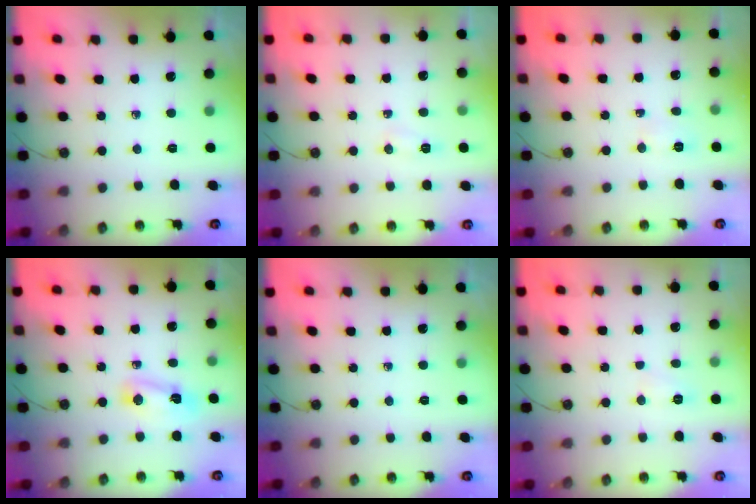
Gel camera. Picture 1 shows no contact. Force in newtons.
{"total": 22.9, "press": 8.0, "slide": 21.4}
{"total": 3.3, "press": 3.2, "slide": 0.9}
{"total": 4.4, "press": 4.4, "slide": 0.3}
{"total": 0.0}
{"total": 6.9, "press": 6.9, "slide": 0.6}